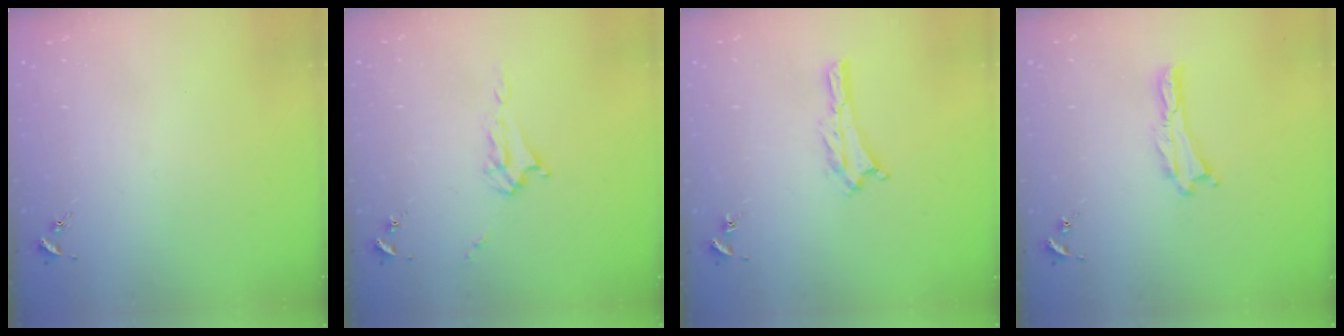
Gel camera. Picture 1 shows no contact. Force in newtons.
{"total": 4.0, "press": 4.0, "slide": 0.5}
{"total": 1.2, "press": 1.1, "slide": 0.2}
{"total": 0.0}